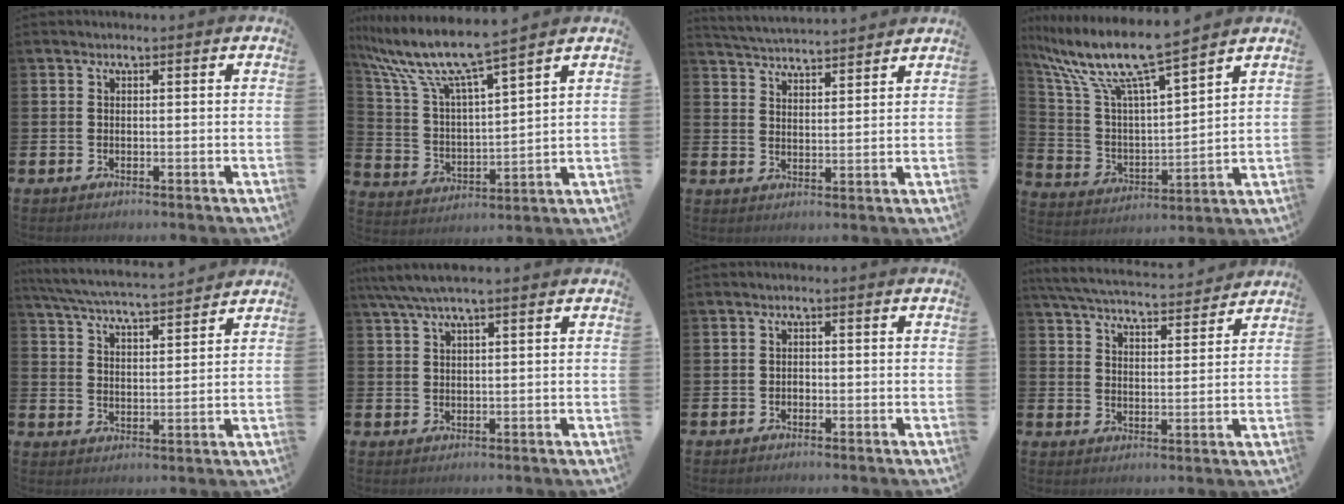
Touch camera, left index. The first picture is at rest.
{"total": 9.1, "force": [8.2, 0.6, 3.9], "torque": [-0.114, -0.050, 0.137]}
{"total": 4.6, "force": [4.6, -0.1, 0.0], "torque": [-0.018, -0.029, 0.084]}
{"total": 10.4, "force": [9.1, 0.9, 5.0], "torque": [-0.139, -0.061, 0.151]}
{"total": 5.9, "force": [5.7, 0.0, 1.3], "torque": [-0.045, -0.041, 0.099]}
{"total": 4.0, "force": [3.1, 0.5, 2.4], "torque": [-0.055, -0.001, 0.058]}
{"total": 0.7, "force": [-0.5, 0.5, 0.2], "torque": [-0.006, 0.002, -0.010]}
{"total": 5.9, "force": [5.7, 0.8, 1.2], "torque": [-0.047, -0.039, 0.100]}